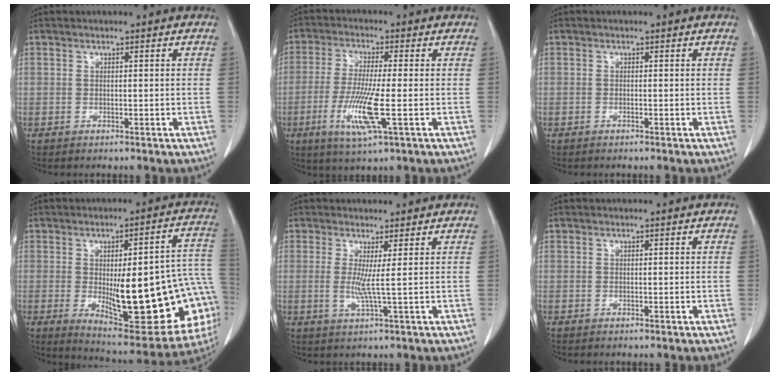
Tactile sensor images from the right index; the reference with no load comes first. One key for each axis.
{"total": 9.2, "fx": -2.7, "fy": 0.2, "fz": 8.8, "tx": -0.181, "ty": -0.023, "tz": -0.054}
{"total": 0.0}
{"total": 26.3, "fx": -4.0, "fy": 7.0, "fz": 25.0, "tx": -0.252, "ty": 0.014, "tz": -0.030}
{"total": 3.0, "fx": 0.4, "fy": -0.9, "fz": 2.8, "tx": -0.060, "ty": -0.008, "tz": 0.011}
{"total": 0.0}